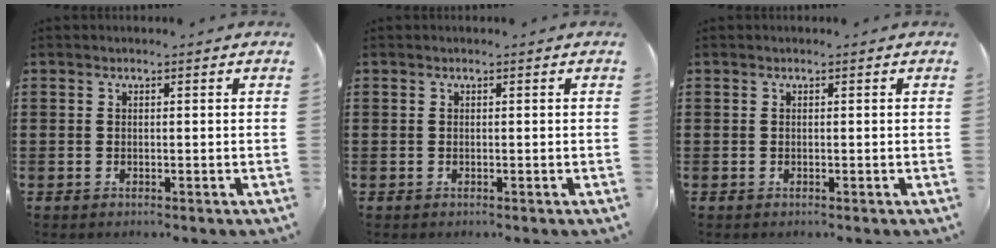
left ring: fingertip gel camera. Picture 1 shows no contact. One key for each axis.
{"total": 0.0}
{"total": 0.0}